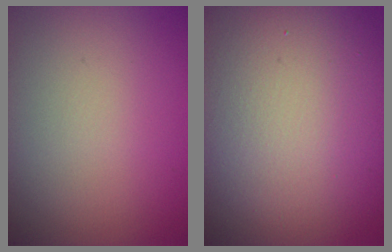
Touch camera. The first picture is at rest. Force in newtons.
{"total": 17.4, "press": 17.4, "slide": 0.9}